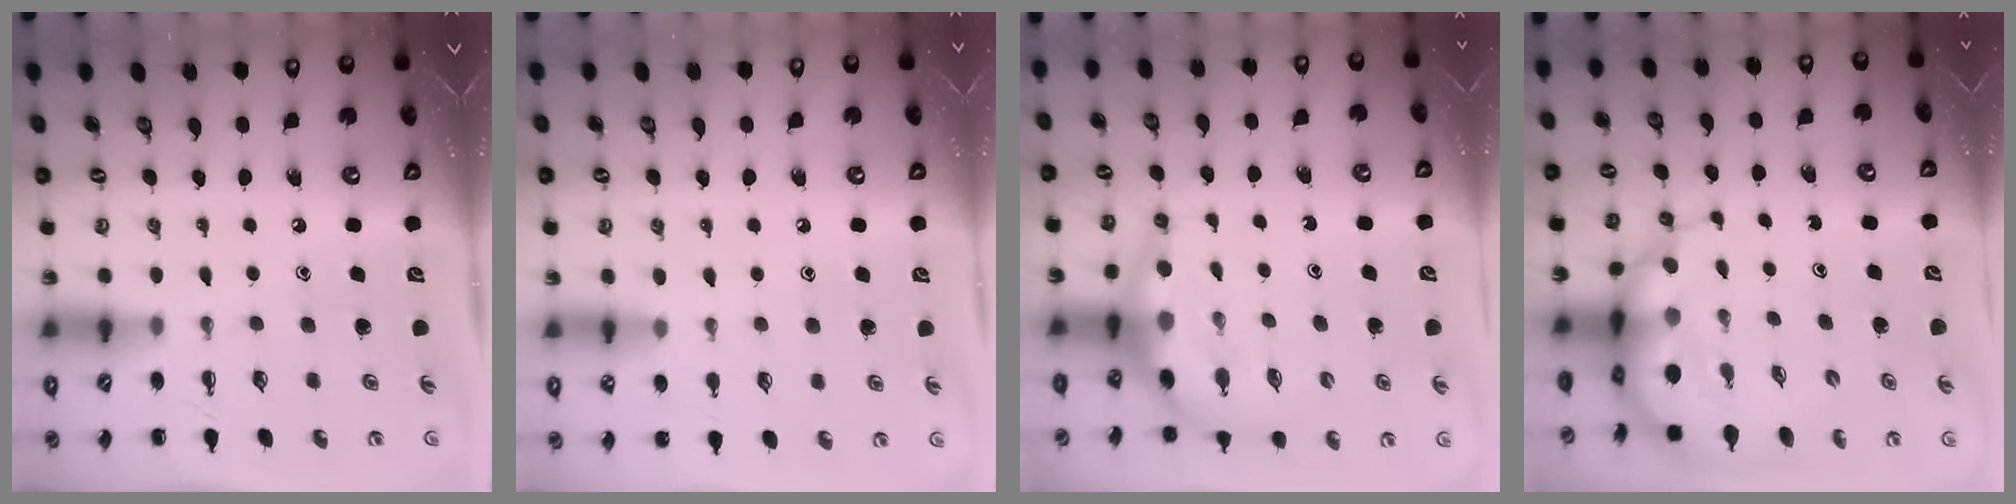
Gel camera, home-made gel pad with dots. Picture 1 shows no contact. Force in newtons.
{"total": 6.8, "press": 6.4, "slide": 2.3}
{"total": 7.4, "press": 7.3, "slide": 1.4}
{"total": 8.2, "press": 7.7, "slide": 2.8}